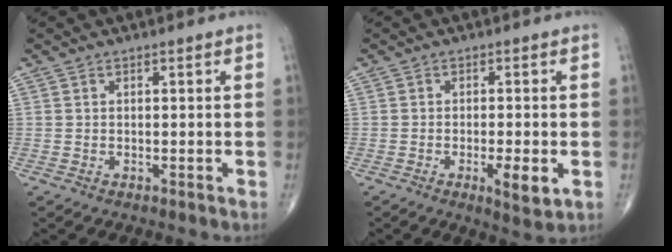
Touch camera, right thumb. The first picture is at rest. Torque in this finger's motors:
{"motor_torque": [0.58, 0.45, 0.06, -0.14, 0.15]}